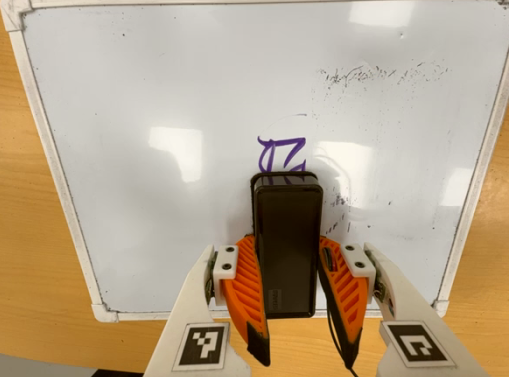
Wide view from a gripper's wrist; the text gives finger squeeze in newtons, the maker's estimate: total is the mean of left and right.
{"total": 8.1, "left": 7.3, "right": 8.9}